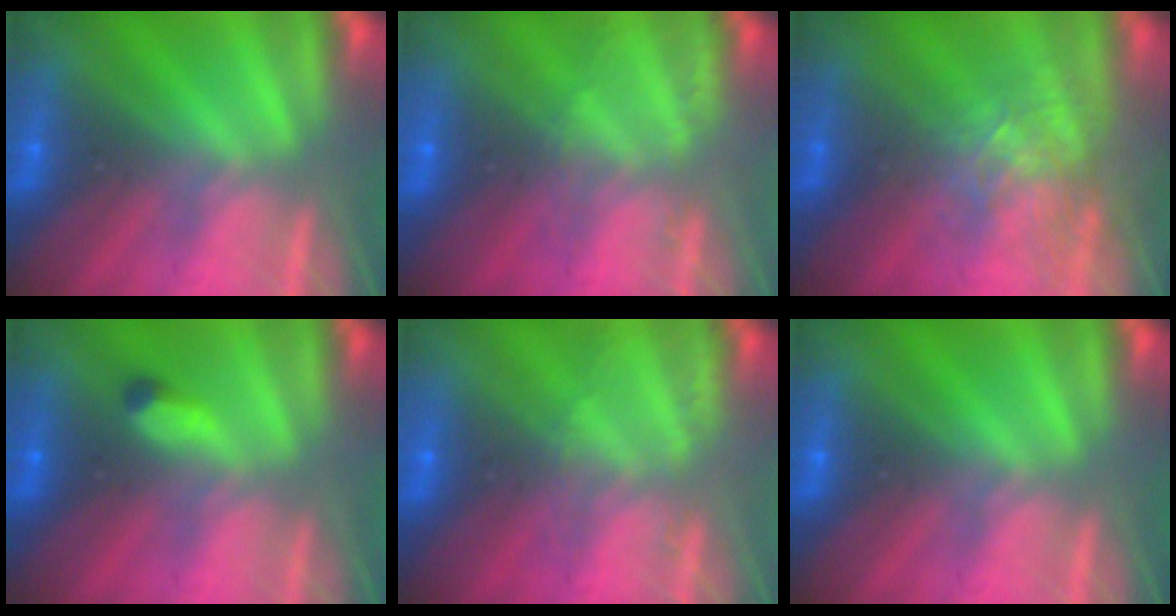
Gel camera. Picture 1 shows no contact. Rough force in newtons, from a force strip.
{"total": 2.1}
{"total": 2.6}
{"total": 2.4}
{"total": 2.1}
{"total": 0.0}